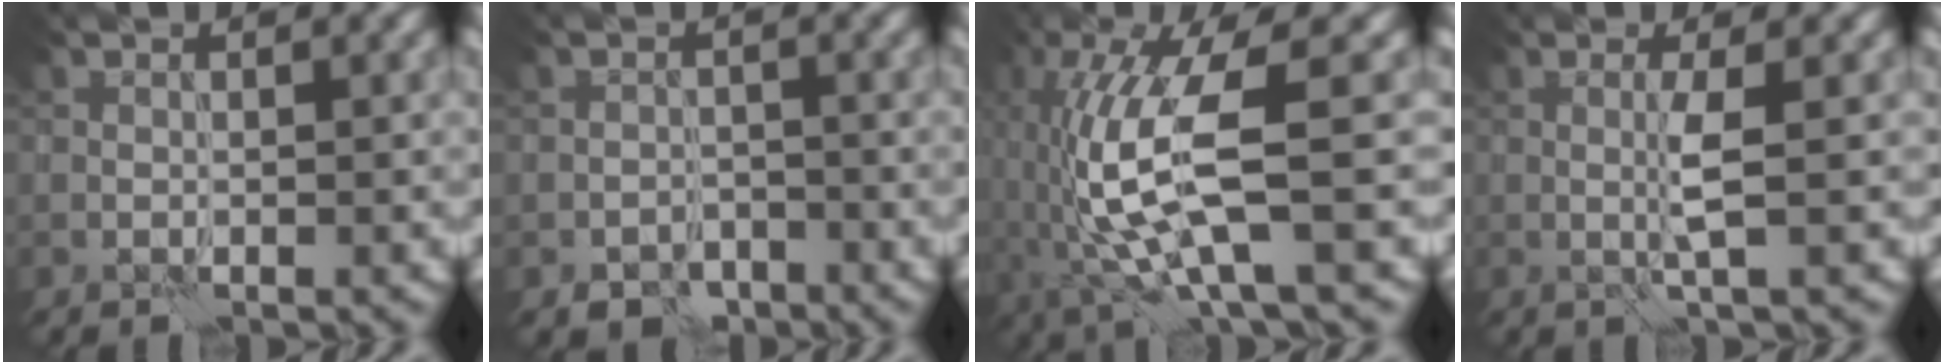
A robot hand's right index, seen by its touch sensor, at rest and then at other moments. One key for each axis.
{"total": 2.6, "fx": -1.9, "fy": 1.6, "fz": 0.9, "tx": -0.007, "ty": 0.000, "tz": -0.036}
{"total": 9.4, "fx": -1.6, "fy": 2.0, "fz": 9.0, "tx": -0.197, "ty": -0.001, "tz": -0.027}
{"total": 2.1, "fx": 0.1, "fy": -0.1, "fz": 2.1, "tx": -0.048, "ty": -0.001, "tz": -0.001}